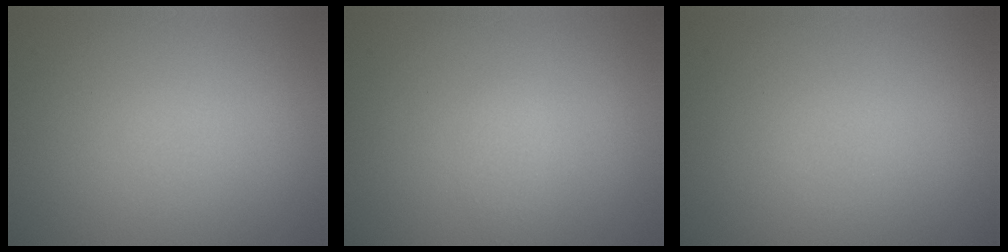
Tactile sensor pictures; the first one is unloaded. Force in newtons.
{"total": 0.8, "press": 0.8, "slide": 0.1}
{"total": 0.0}